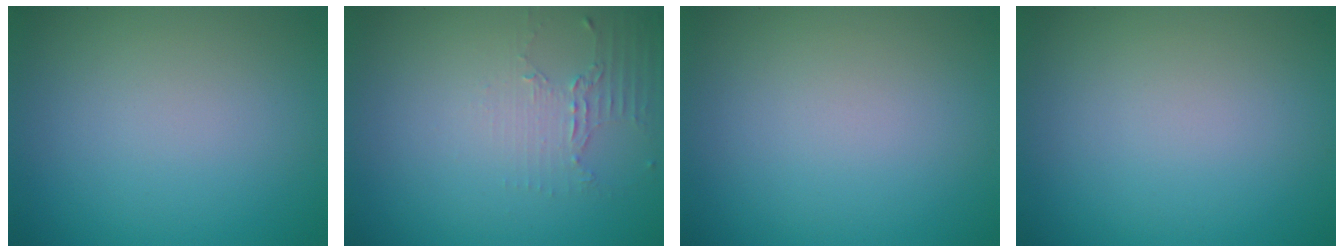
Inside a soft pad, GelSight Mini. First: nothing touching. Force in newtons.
{"total": 2.1, "press": 1.5, "slide": 1.4}
{"total": 0.0}
{"total": 0.0}